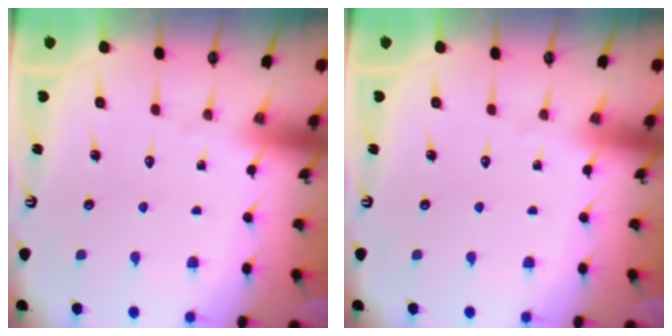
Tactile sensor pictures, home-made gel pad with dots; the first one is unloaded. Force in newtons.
{"total": 0.0}